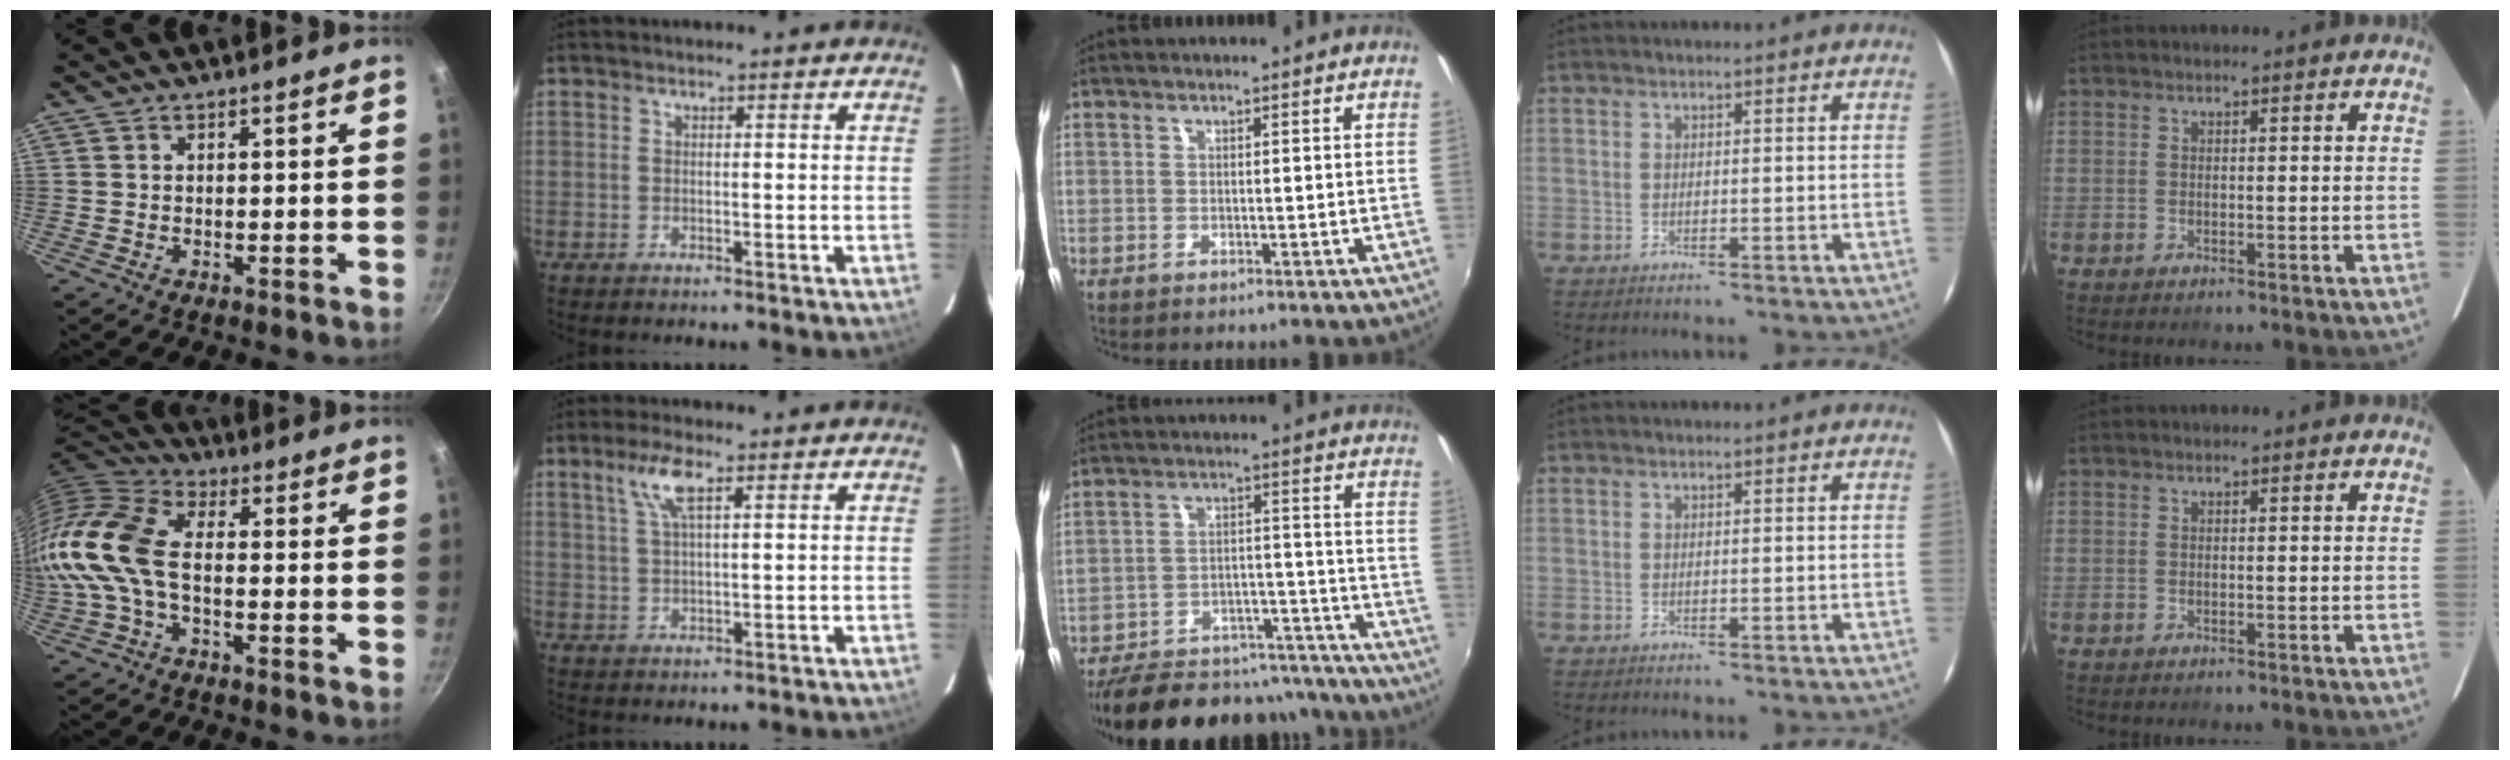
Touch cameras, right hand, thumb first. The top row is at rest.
{"thumb": {"total": 14.5, "force": [-1.6, 8.0, 12.0], "torque": [-0.243, 0.026, -0.052]}, "index": {"total": 5.3, "force": [2.7, 1.1, 4.4], "torque": [-0.090, 0.007, 0.053]}, "middle": {"total": 28.5, "force": [-24.5, 9.9, 10.6], "torque": [-0.212, 0.024, -0.309]}}